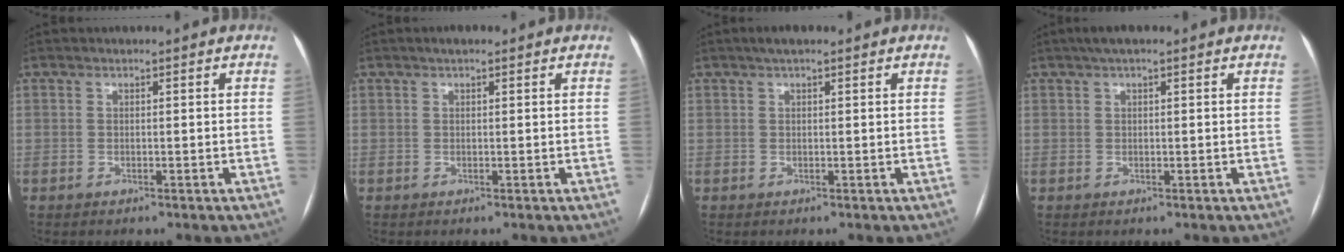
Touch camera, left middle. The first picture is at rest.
{"total": 1.5, "force": [1.0, 0.5, 1.0], "torque": [-0.018, 0.012, 0.013]}
{"total": 2.6, "force": [1.8, 0.6, 1.8], "torque": [-0.032, 0.019, 0.028]}
{"total": 3.1, "force": [2.0, 0.6, 2.2], "torque": [-0.039, 0.028, 0.032]}